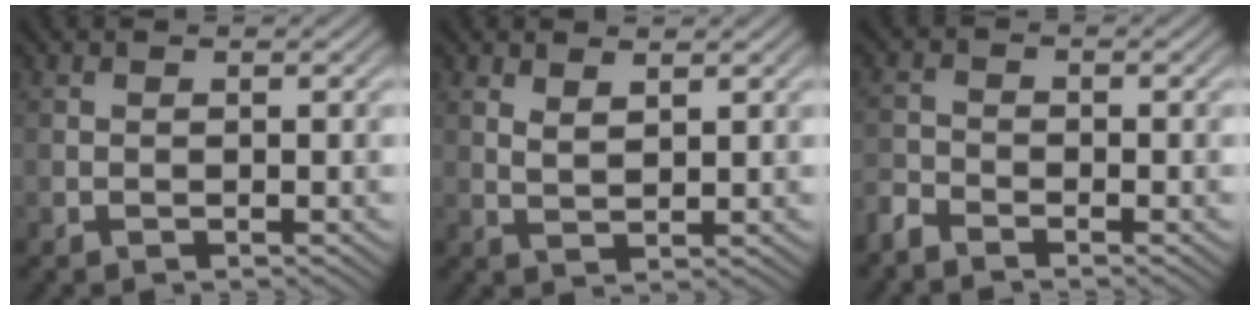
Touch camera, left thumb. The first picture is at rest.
{"total": 2.1, "force": [1.6, 0.5, 1.2], "torque": [-0.027, -0.003, 0.037]}
{"total": 2.4, "force": [-2.3, 0.6, 0.8], "torque": [-0.019, -0.007, -0.059]}